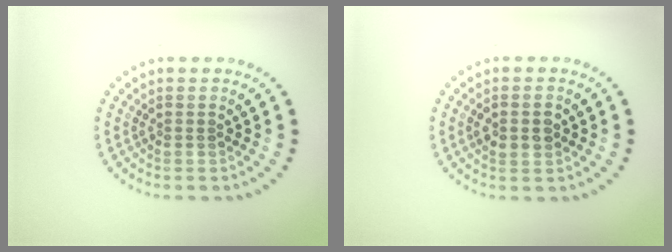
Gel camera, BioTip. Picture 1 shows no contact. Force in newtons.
{"total": 2.6, "press": 2.6, "slide": 0.1}